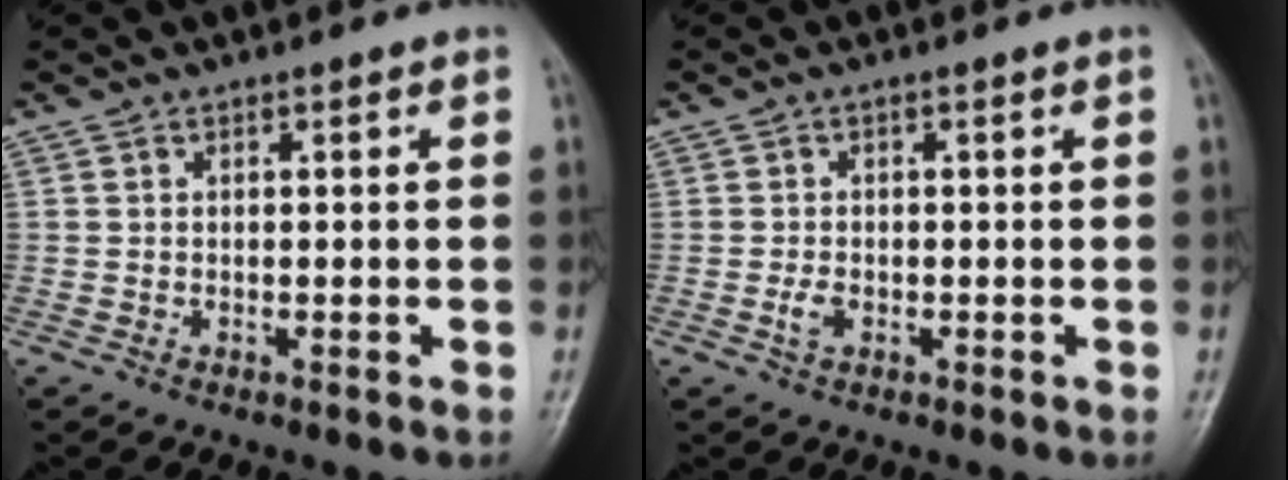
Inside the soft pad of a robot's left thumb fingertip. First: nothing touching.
{"total": 2.0, "force": [-0.6, 1.0, 1.6], "torque": [-0.035, 0.009, -0.008]}